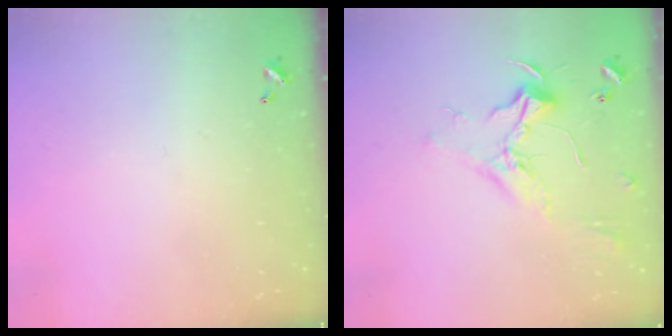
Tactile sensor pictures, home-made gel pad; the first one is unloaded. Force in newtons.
{"total": 2.4, "press": 2.3, "slide": 0.8}